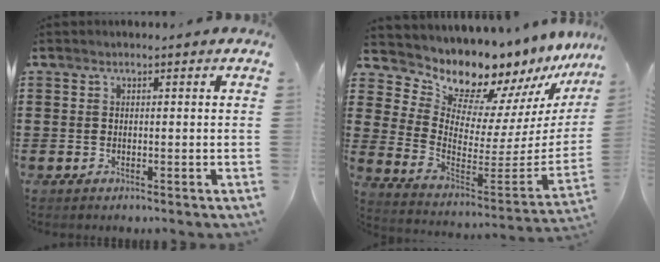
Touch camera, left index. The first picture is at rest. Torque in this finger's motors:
{"motor_torque": [1.20, -0.95, 0.89, 0.12]}